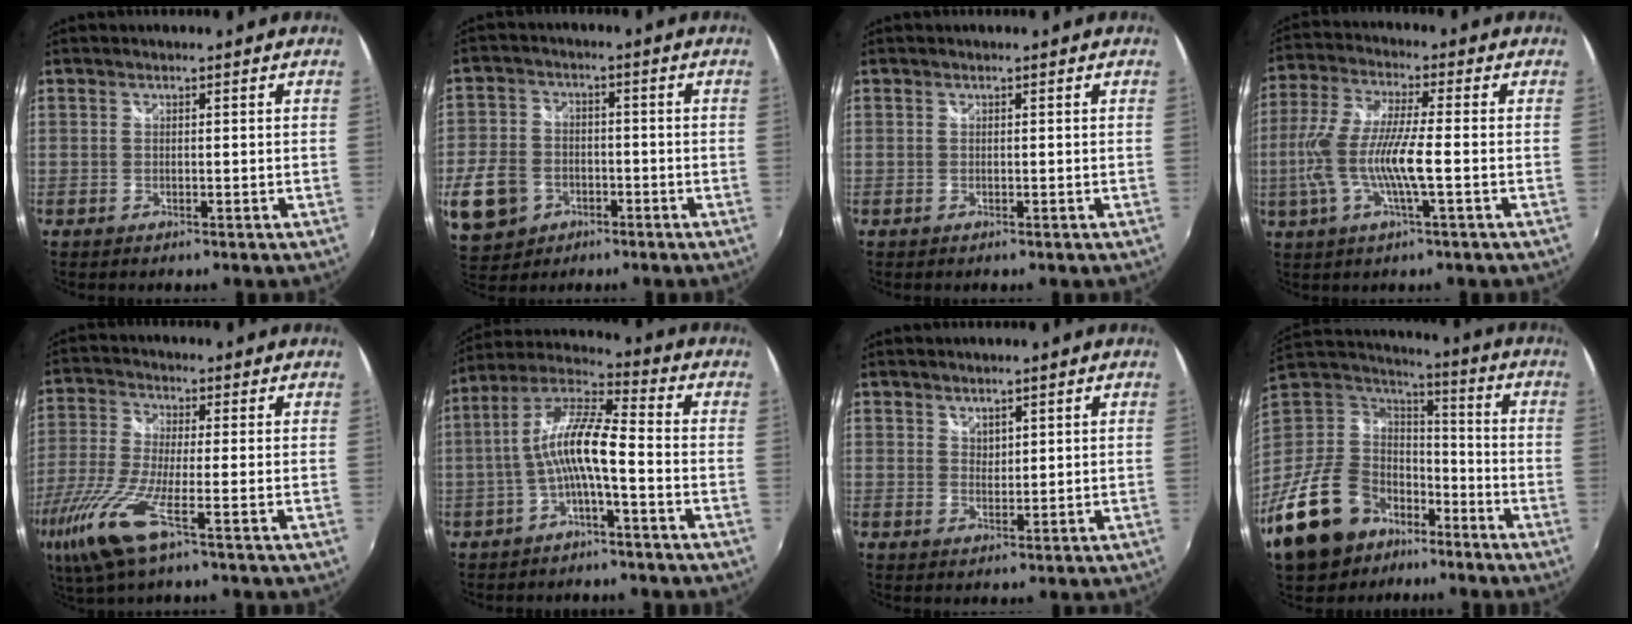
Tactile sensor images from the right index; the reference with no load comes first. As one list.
[{"total": 13.2, "force": [-4.7, 10.6, 6.4], "torque": [-0.175, 0.005, -0.076]}, {"total": 0.0}, {"total": 11.8, "force": [-2.4, 1.3, 11.5], "torque": [-0.236, -0.006, -0.045]}, {"total": 13.7, "force": [-7.2, 1.6, 11.5], "torque": [-0.264, -0.043, -0.143]}, {"total": 10.0, "force": [-2.7, 1.7, 9.4], "torque": [-0.206, 0.019, -0.051]}, {"total": 1.9, "force": [1.6, 1.0, 0.4], "torque": [-0.001, 0.000, 0.028]}, {"total": 23.3, "force": [-14.2, 14.7, 11.2], "torque": [-0.253, 0.015, -0.227]}]